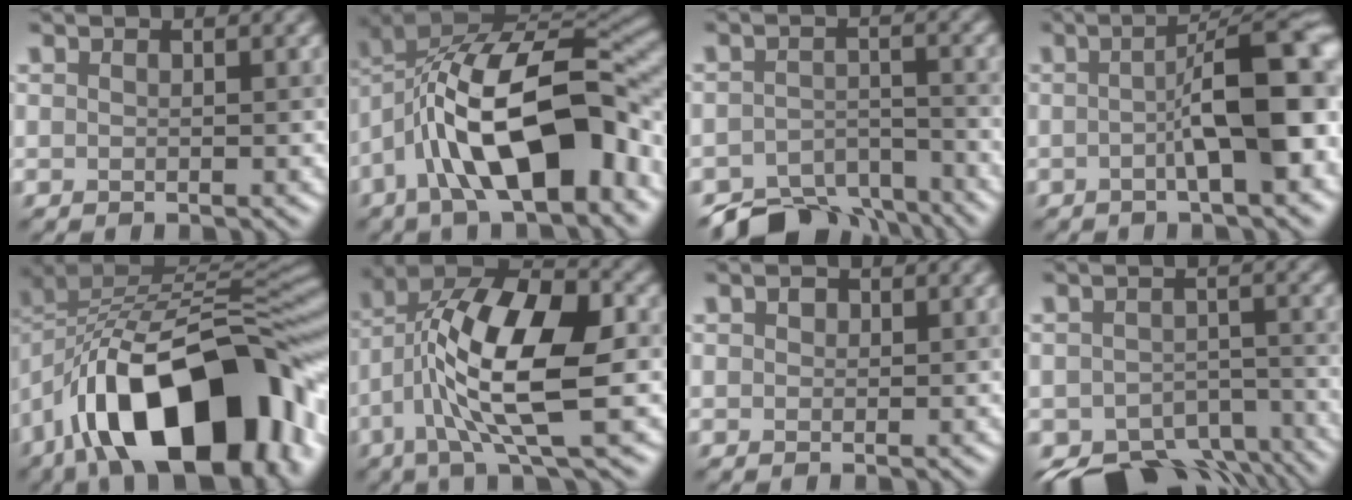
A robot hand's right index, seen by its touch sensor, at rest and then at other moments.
{"total": 14.8, "force": [-3.8, 6.4, 12.9], "torque": [-0.195, 0.017, -0.073]}
{"total": 7.1, "force": [-6.0, 2.9, 2.2], "torque": [-0.032, -0.014, -0.100]}
{"total": 8.6, "force": [-0.9, 2.1, 8.3], "torque": [-0.107, 0.015, -0.019]}
{"total": 17.2, "force": [-7.5, 8.5, 12.9], "torque": [-0.183, 0.007, -0.123]}
{"total": 11.9, "force": [-1.4, 4.4, 10.9], "torque": [-0.211, 0.010, -0.029]}
{"total": 0.8, "force": [0.3, 0.6, 0.3], "torque": [-0.006, 0.000, 0.001]}
{"total": 9.2, "force": [-7.0, 4.6, 3.6], "torque": [-0.043, -0.024, -0.093]}